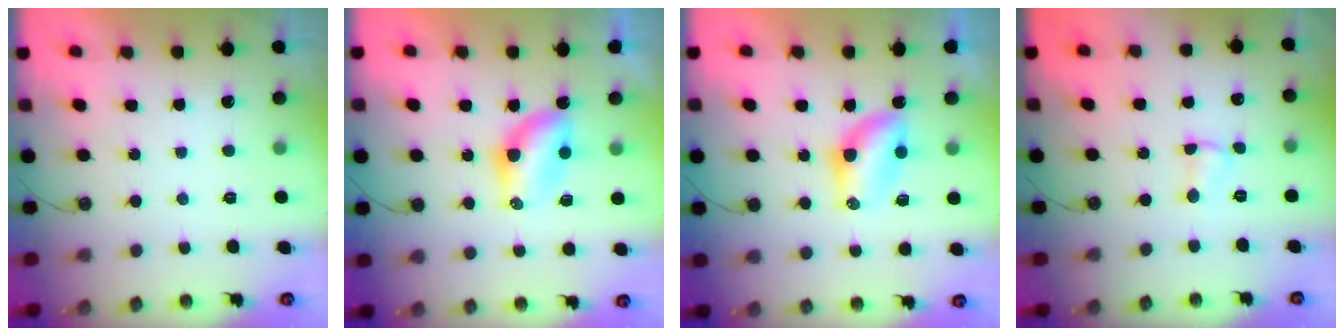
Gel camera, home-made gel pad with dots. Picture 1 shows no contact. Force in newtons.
{"total": 6.3, "press": 6.3, "slide": 0.3}
{"total": 8.0, "press": 7.3, "slide": 3.2}
{"total": 2.2, "press": 2.2, "slide": 0.4}